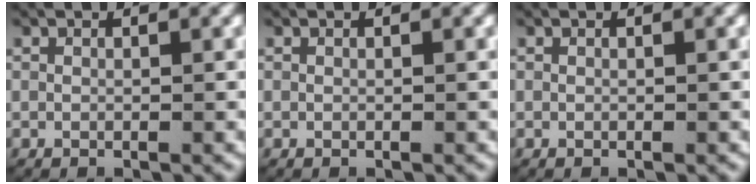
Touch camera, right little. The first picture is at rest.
{"total": 0.0}
{"total": 0.0}